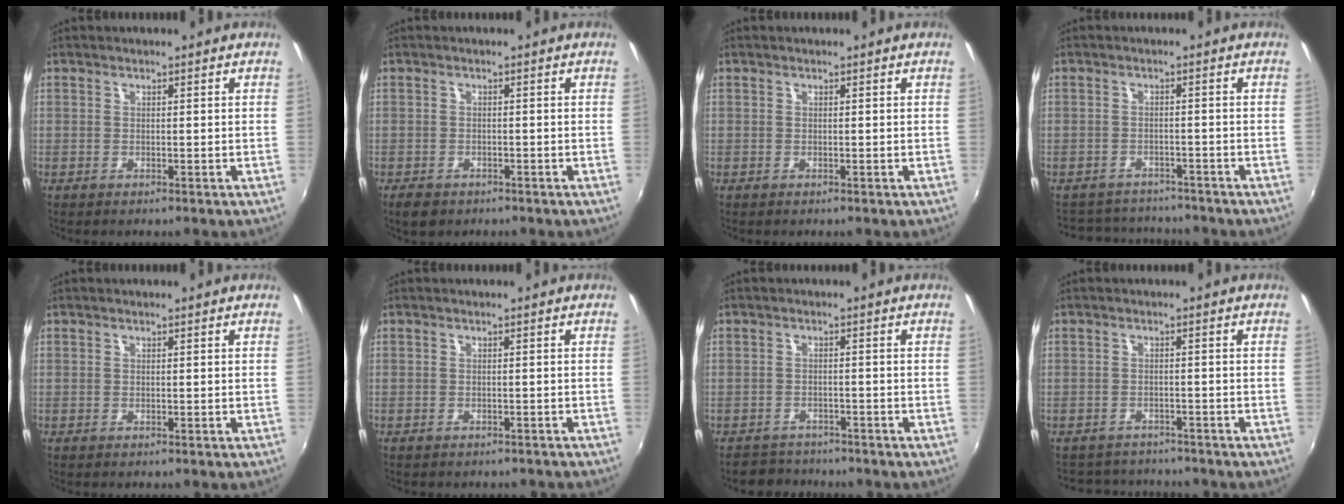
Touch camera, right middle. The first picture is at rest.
{"total": 3.2, "force": [-2.2, 2.0, 1.4], "torque": [-0.036, -0.008, -0.036]}
{"total": 0.0}
{"total": 8.2, "force": [-7.5, 3.0, 1.4], "torque": [-0.041, 0.014, -0.112]}
{"total": 0.0}
{"total": 3.0, "force": [-2.7, 1.1, 0.9], "torque": [-0.018, -0.012, -0.032]}
{"total": 4.7, "force": [-4.3, 1.9, 0.2], "torque": [-0.021, -0.002, -0.073]}
{"total": 6.8, "force": [-6.3, 2.5, 0.9], "torque": [-0.032, 0.004, -0.096]}